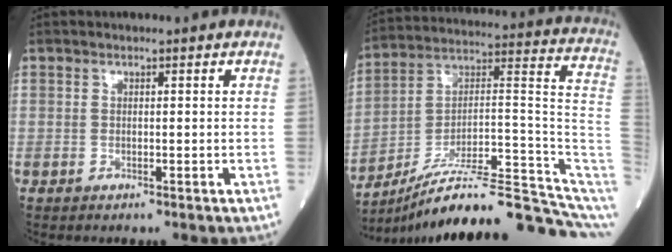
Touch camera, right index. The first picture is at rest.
{"total": 23.1, "force": [-18.7, 1.4, 13.5], "torque": [-0.126, 0.053, -0.281]}